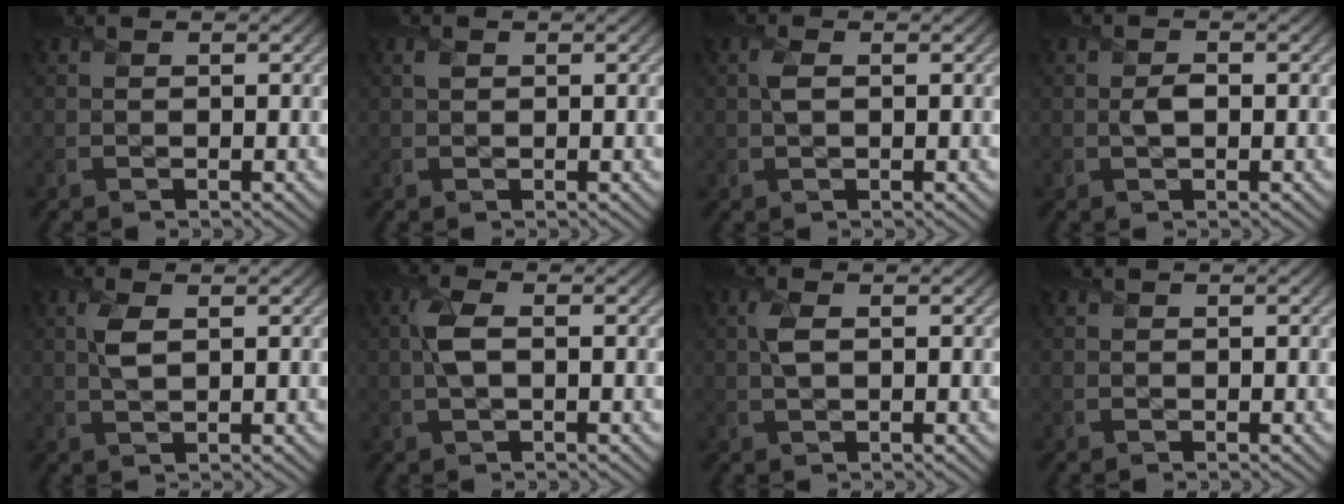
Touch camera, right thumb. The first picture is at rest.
{"total": 0.5, "force": [0.2, 0.4, 0.3], "torque": [-0.006, -0.003, 0.005]}
{"total": 1.6, "force": [0.2, 0.8, 1.4], "torque": [-0.037, 0.002, 0.005]}
{"total": 1.3, "force": [-0.1, 0.8, 1.1], "torque": [-0.021, -0.003, -0.001]}
{"total": 2.6, "force": [0.7, 1.0, 2.3], "torque": [-0.057, 0.001, 0.016]}
{"total": 3.4, "force": [0.2, 1.4, 3.1], "torque": [-0.077, 0.004, 0.003]}
{"total": 2.3, "force": [0.4, 0.9, 2.0], "torque": [-0.051, 0.003, 0.008]}
{"total": 0.0}